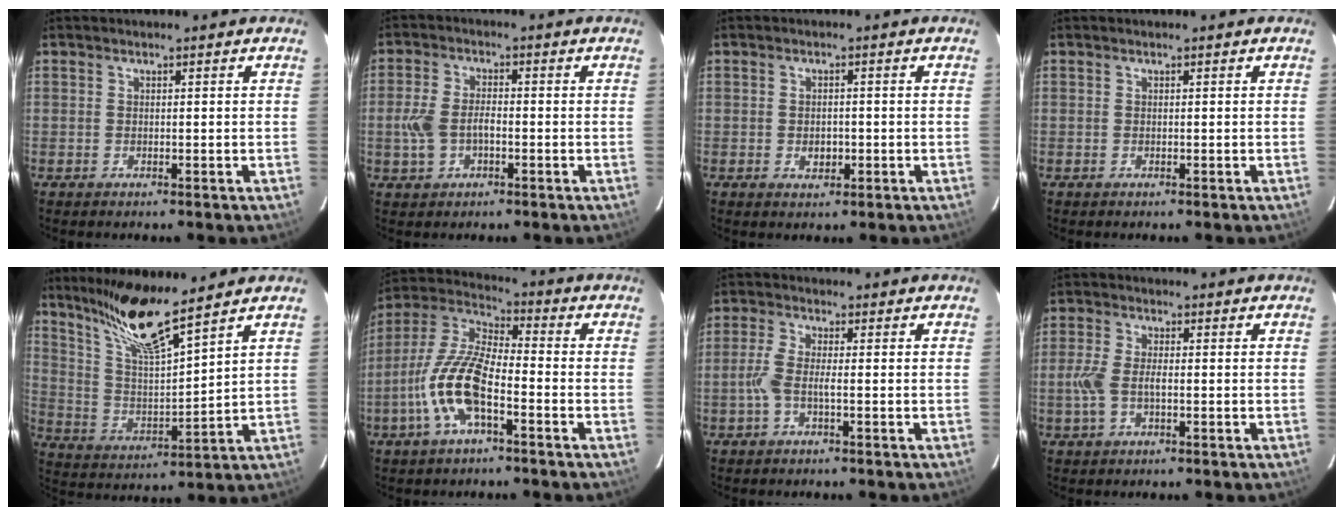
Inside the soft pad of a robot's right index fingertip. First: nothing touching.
{"total": 6.5, "force": [-1.6, 3.9, 5.0], "torque": [-0.110, 0.004, -0.025]}
{"total": 2.7, "force": [-0.7, 1.9, 1.7], "torque": [-0.028, 0.002, -0.008]}
{"total": 0.0}
{"total": 13.7, "force": [10.9, 0.5, 8.2], "torque": [-0.148, -0.003, 0.216]}
{"total": 13.2, "force": [-5.2, 4.2, 11.4], "torque": [-0.245, 0.001, -0.105]}
{"total": 3.8, "force": [-1.1, 0.6, 3.6], "torque": [-0.087, 0.003, -0.023]}
{"total": 5.4, "force": [-1.1, 2.4, 4.8], "torque": [-0.107, 0.001, -0.021]}